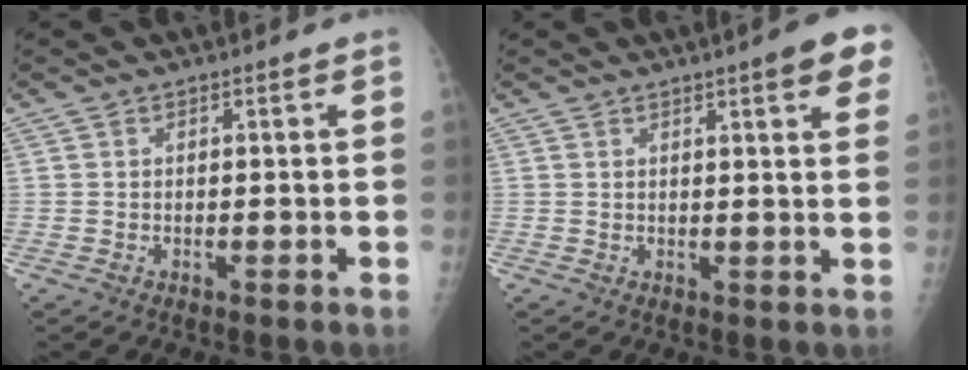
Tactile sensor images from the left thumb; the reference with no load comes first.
{"total": 7.1, "force": [3.8, 1.2, 5.8], "torque": [-0.055, -0.007, 0.043]}